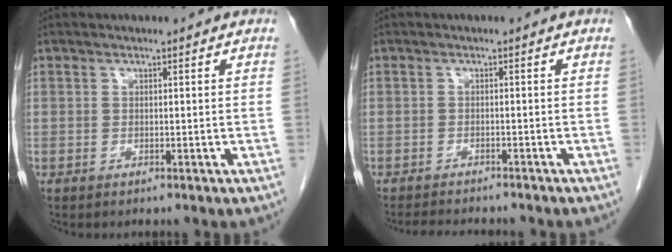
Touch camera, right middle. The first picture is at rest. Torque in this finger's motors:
{"motor_torque": [0.40, -0.30, -0.08, 0.01]}